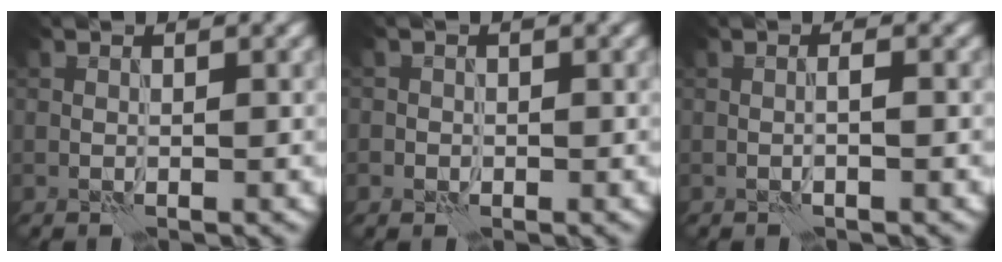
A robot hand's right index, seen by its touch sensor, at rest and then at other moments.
{"total": 0.8, "force": [-0.2, 0.7, -0.1], "torque": [0.010, -0.004, -0.004]}
{"total": 0.9, "force": [-0.4, 0.0, 0.8], "torque": [-0.007, -0.004, -0.004]}